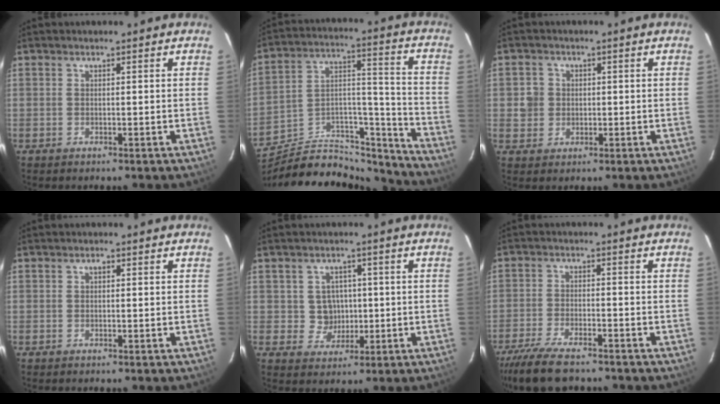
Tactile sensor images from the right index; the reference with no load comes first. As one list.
[{"total": 22.9, "force": [-19.7, 9.1, 7.6], "torque": [-0.130, 0.069, -0.284]}, {"total": 3.7, "force": [0.1, 3.6, 0.6], "torque": [-0.006, 0.017, 0.005]}, {"total": 0.6, "force": [0.1, 0.4, 0.4], "torque": [-0.006, 0.004, 0.001]}, {"total": 4.8, "force": [0.2, 4.7, 0.6], "torque": [-0.019, 0.017, 0.014]}, {"total": 11.7, "force": [-9.7, 3.0, 5.7], "torque": [-0.137, -0.030, -0.169]}]